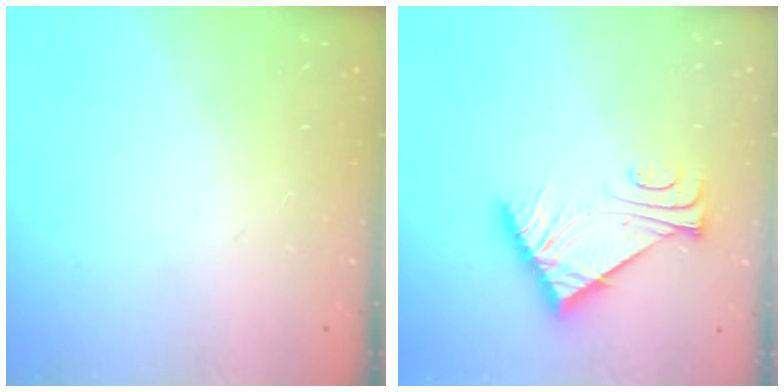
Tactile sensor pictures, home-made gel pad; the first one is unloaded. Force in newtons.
{"total": 7.4, "press": 7.4, "slide": 0.8}